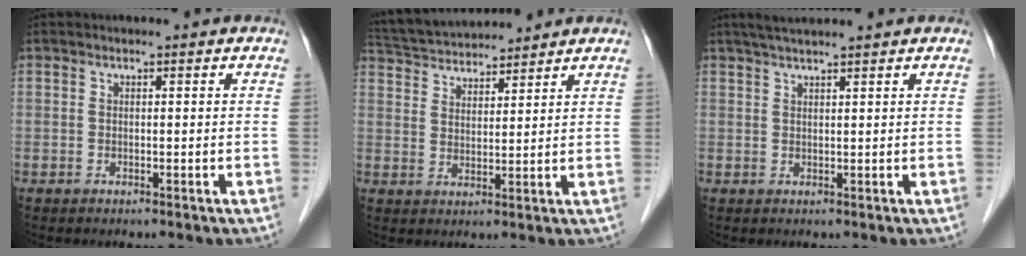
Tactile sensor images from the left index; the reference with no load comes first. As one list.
[{"total": 11.5, "force": [10.9, 1.8, 3.1], "torque": [-0.065, 0.035, 0.188]}, {"total": 5.2, "force": [4.4, -0.3, 2.7], "torque": [-0.045, 0.030, 0.075]}]